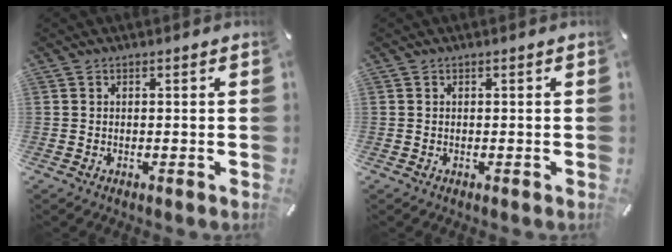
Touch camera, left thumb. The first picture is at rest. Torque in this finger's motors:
{"motor_torque": [-0.18, -0.23, -0.01, 0.01, 0.00]}